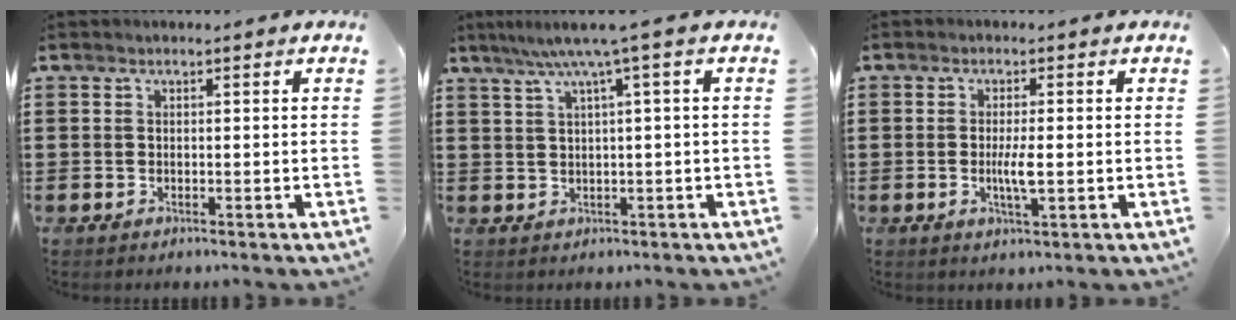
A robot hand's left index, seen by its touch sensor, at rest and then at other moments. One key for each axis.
{"total": 4.6, "fx": 1.8, "fy": -0.5, "fz": 4.2, "tx": -0.086, "ty": -0.004, "tz": 0.025}
{"total": 3.7, "fx": -0.3, "fy": 0.5, "fz": 3.6, "tx": -0.063, "ty": -0.002, "tz": -0.006}